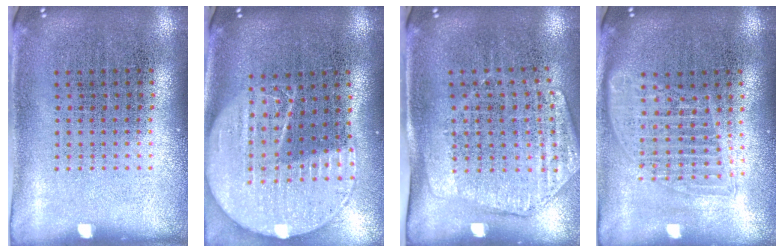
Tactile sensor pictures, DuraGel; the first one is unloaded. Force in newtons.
{"total": 2.1, "press": 1.8, "slide": 1.0}
{"total": 1.7, "press": 1.4, "slide": 0.9}
{"total": 1.6, "press": 1.4, "slide": 0.7}